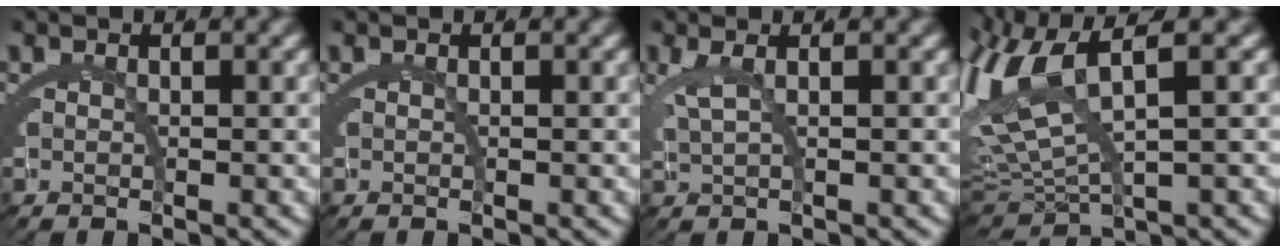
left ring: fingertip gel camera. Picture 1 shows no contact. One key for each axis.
{"total": 0.0}
{"total": 2.1, "fx": 0.7, "fy": 0.7, "fz": 1.9, "tx": -0.040, "ty": 0.000, "tz": 0.016}
{"total": 7.9, "fx": 1.2, "fy": 5.1, "fz": 5.9, "tx": -0.136, "ty": -0.008, "tz": 0.025}